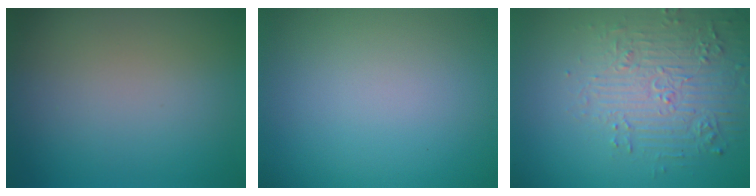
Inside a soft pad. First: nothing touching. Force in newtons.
{"total": 0.0}
{"total": 4.6, "press": 4.2, "slide": 1.9}